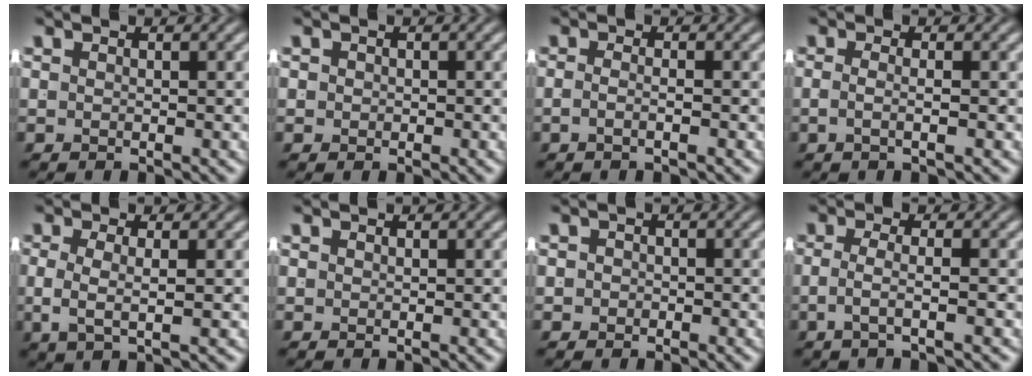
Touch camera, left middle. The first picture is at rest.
{"total": 1.3, "force": [-0.3, 1.2, 0.4], "torque": [-0.015, -0.007, -0.002]}
{"total": 1.6, "force": [-0.9, -0.4, 1.2], "torque": [-0.022, -0.004, -0.015]}
{"total": 1.7, "force": [-0.7, -0.6, 1.4], "torque": [-0.028, -0.008, -0.009]}
{"total": 2.8, "force": [0.0, 0.6, 2.7], "torque": [-0.051, -0.011, 0.007]}
{"total": 0.0}
{"total": 1.3, "force": [-0.8, 1.1, 0.1], "torque": [-0.003, -0.008, -0.012]}
{"total": 2.3, "force": [-1.0, -0.4, 2.0], "torque": [-0.036, -0.011, -0.012]}